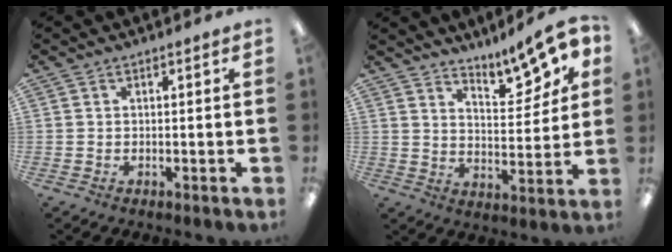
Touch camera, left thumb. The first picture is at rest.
{"total": 11.6, "force": [9.0, 4.2, 6.1], "torque": [-0.066, -0.066, 0.154]}